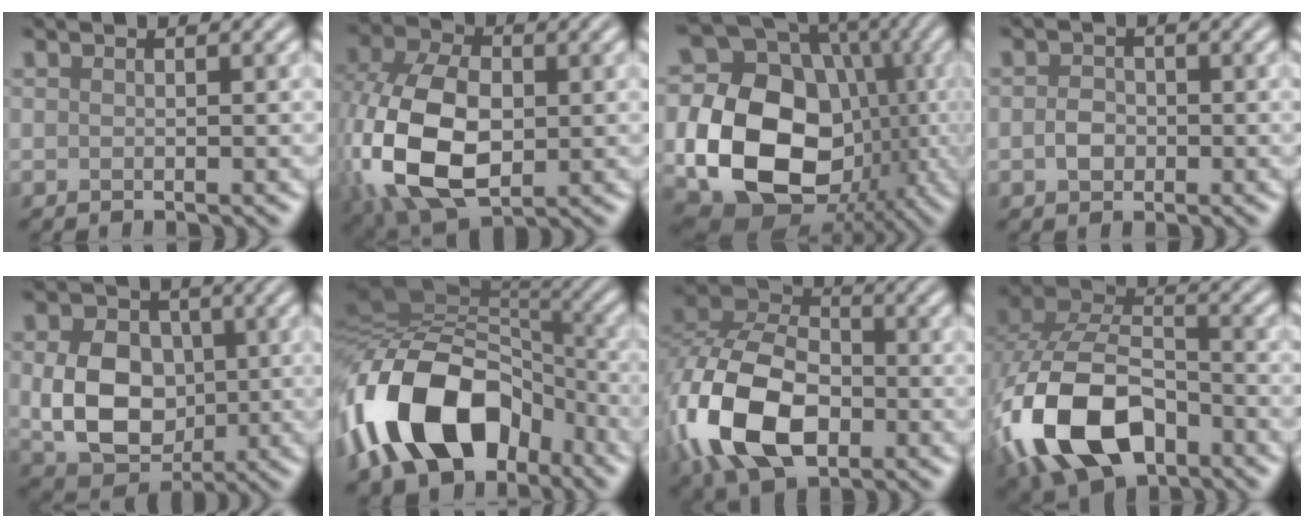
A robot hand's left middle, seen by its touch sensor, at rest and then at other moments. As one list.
[{"total": 13.7, "force": [-1.4, 9.2, 10.1], "torque": [-0.240, -0.017, -0.021]}, {"total": 19.1, "force": [-2.2, 15.5, 10.9], "torque": [-0.195, -0.034, -0.038]}, {"total": 1.7, "force": [-0.4, 1.4, 0.9], "torque": [-0.016, 0.003, -0.012]}, {"total": 8.2, "force": [0.1, 6.3, 5.2], "torque": [-0.109, -0.008, 0.007]}, {"total": 14.2, "force": [-5.7, 9.1, 9.3], "torque": [-0.179, 0.006, -0.104]}, {"total": 12.2, "force": [-4.3, 7.5, 8.7], "torque": [-0.199, -0.010, -0.095]}, {"total": 13.7, "force": [-5.0, 8.5, 9.5], "torque": [-0.216, -0.018, -0.097]}]